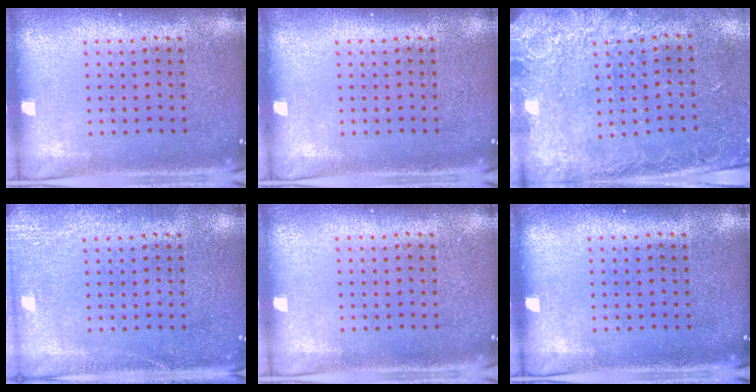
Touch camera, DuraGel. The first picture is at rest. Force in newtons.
{"total": 0.0}
{"total": 2.6, "press": 1.9, "slide": 1.8}
{"total": 2.5, "press": 2.4, "slide": 0.3}
{"total": 0.0}
{"total": 0.0}